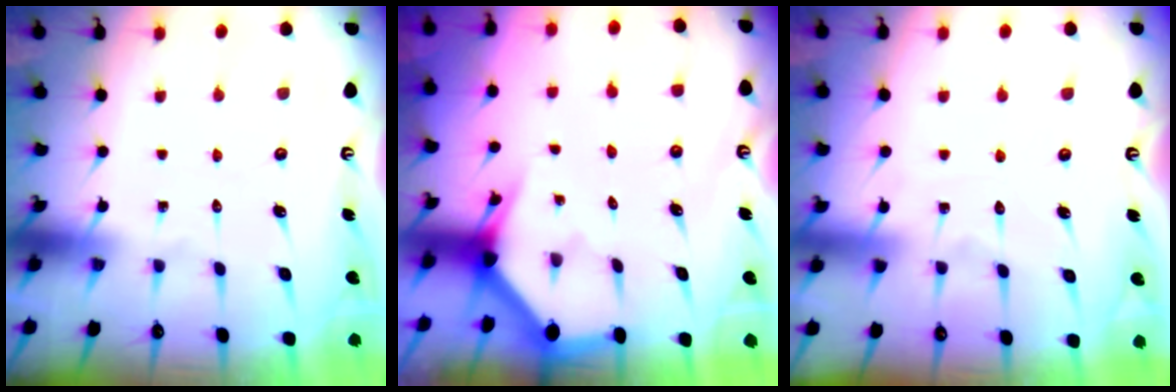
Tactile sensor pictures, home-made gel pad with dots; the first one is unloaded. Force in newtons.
{"total": 2.7, "press": 2.7, "slide": 0.1}
{"total": 6.2, "press": 6.2, "slide": 0.6}